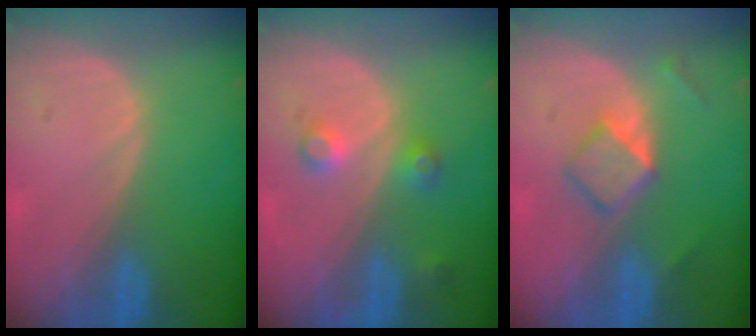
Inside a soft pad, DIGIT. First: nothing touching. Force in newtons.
{"total": 3.7, "press": 3.4, "slide": 1.3}
{"total": 4.7, "press": 4.2, "slide": 2.1}